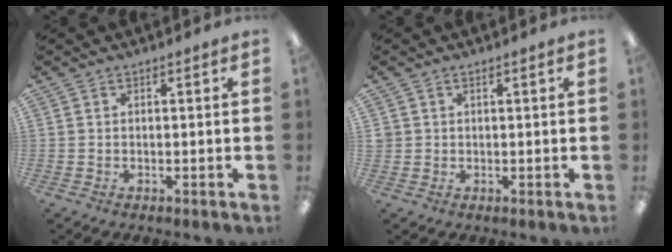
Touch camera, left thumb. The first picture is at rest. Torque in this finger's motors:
{"motor_torque": [-0.09, 0.17, 0.32, 0.07, 0.00]}